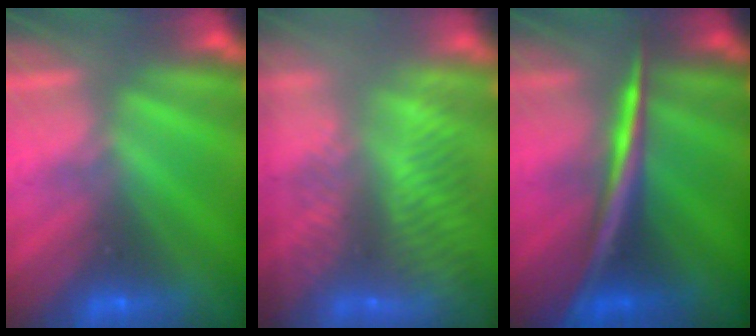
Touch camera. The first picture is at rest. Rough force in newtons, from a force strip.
{"total": 9.2}
{"total": 2.8}